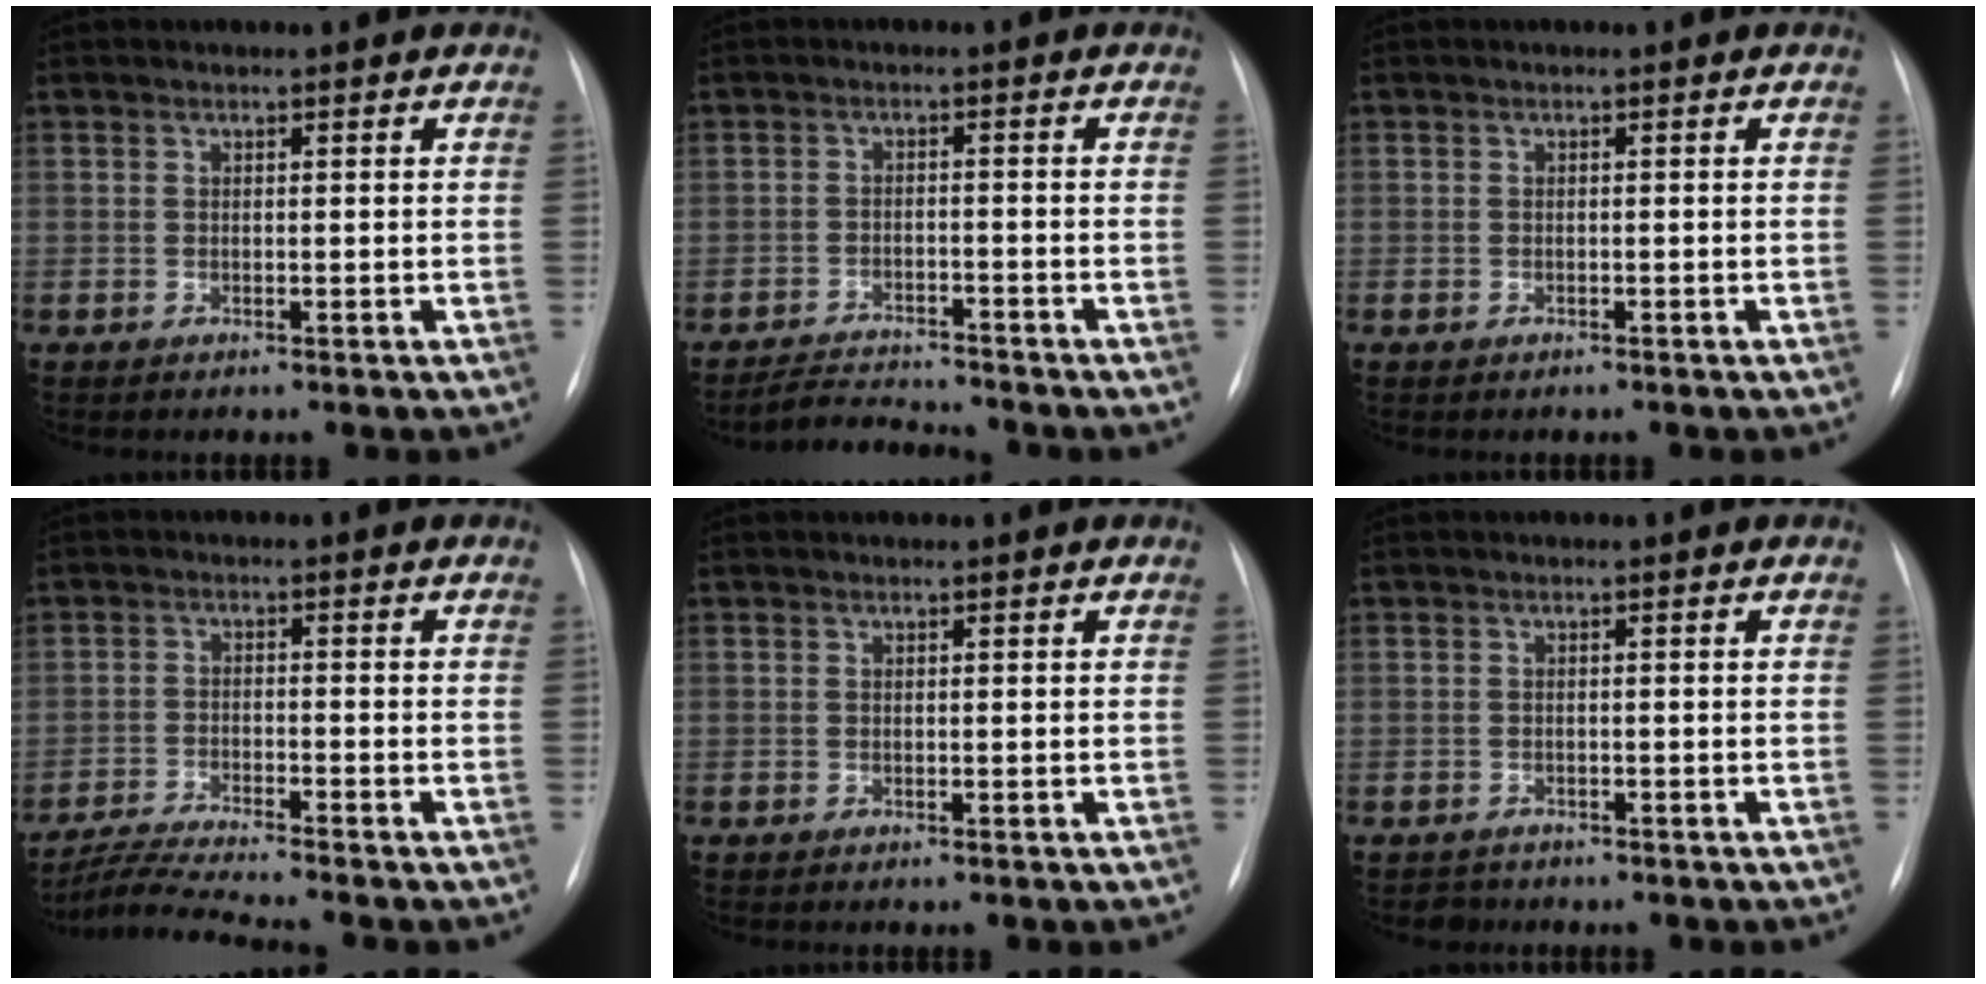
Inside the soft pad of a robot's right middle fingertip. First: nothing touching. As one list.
[{"total": 4.7, "force": [-4.7, -0.4, 0.1], "torque": [-0.007, -0.013, -0.080]}, {"total": 0.7, "force": [-0.5, 0.4, 0.2], "torque": [-0.008, 0.001, -0.007]}, {"total": 7.3, "force": [-6.7, -1.4, 2.7], "torque": [-0.051, -0.022, -0.119]}, {"total": 0.0}, {"total": 1.5, "force": [-1.2, 0.8, -0.4], "torque": [0.000, 0.001, -0.019]}]